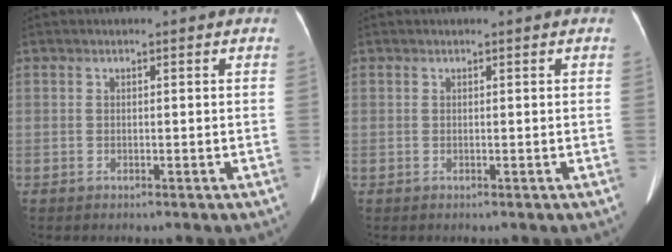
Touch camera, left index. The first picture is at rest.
{"total": 0.0}